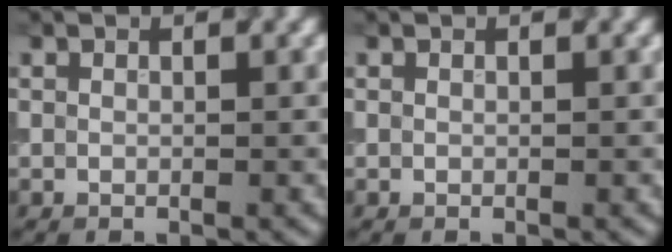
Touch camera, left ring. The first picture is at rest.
{"total": 0.0}